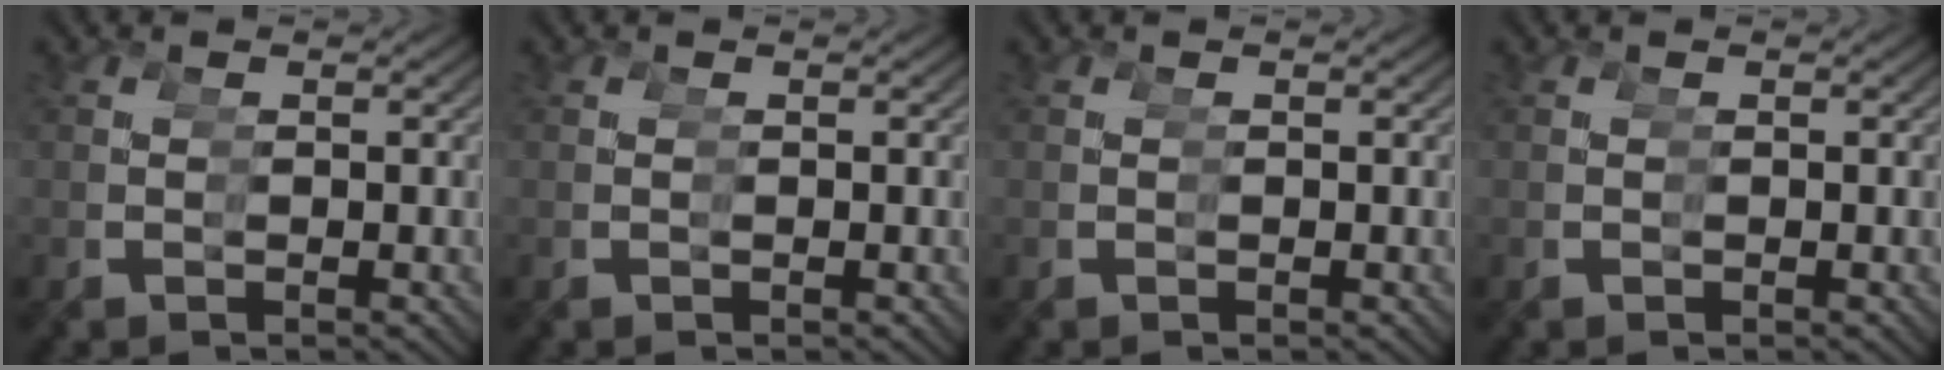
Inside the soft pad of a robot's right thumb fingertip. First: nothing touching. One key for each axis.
{"total": 0.0}
{"total": 0.0}
{"total": 0.0}